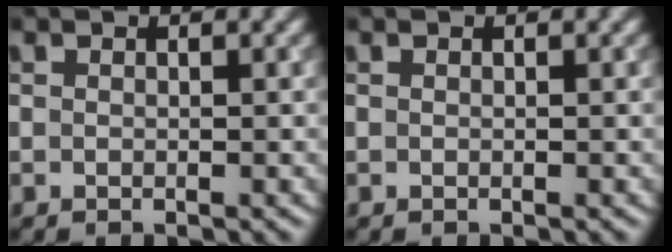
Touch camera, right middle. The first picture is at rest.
{"total": 0.0}